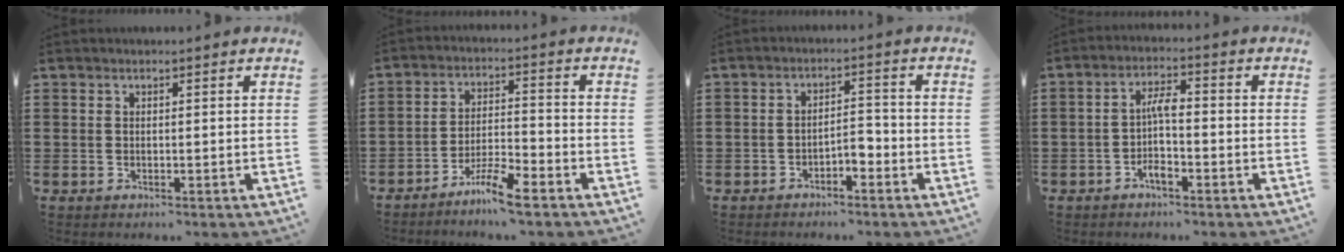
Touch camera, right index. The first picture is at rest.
{"total": 6.1, "force": [-5.0, 0.3, 3.4], "torque": [-0.070, -0.001, -0.096]}
{"total": 2.8, "force": [-2.2, 1.0, 1.6], "torque": [-0.032, 0.006, -0.044]}
{"total": 4.5, "force": [-1.3, 1.4, 4.0], "torque": [-0.079, 0.005, -0.027]}